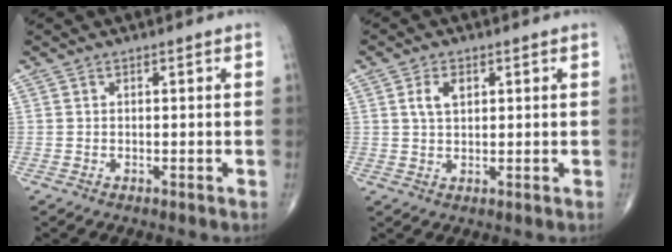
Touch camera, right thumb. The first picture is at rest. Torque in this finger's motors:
{"motor_torque": [0.85, 0.79, 0.37, 0.18, 0.16]}